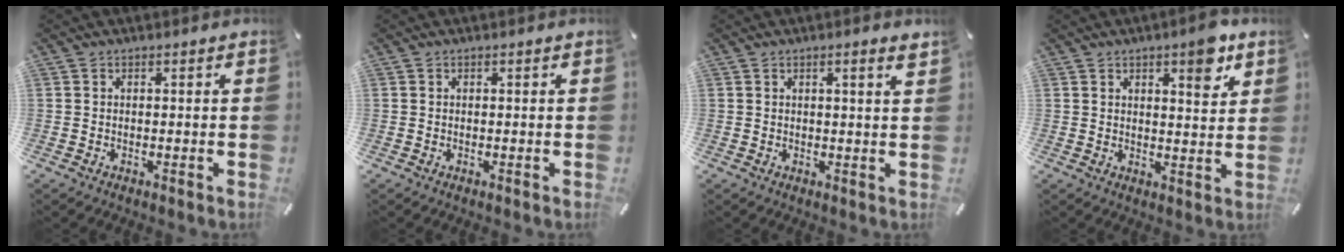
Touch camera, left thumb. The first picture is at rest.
{"total": 0.0}
{"total": 2.2, "force": [1.1, 0.0, 1.9], "torque": [-0.038, -0.001, 0.019]}
{"total": 7.1, "force": [4.3, 2.5, 5.0], "torque": [-0.053, -0.027, 0.064]}